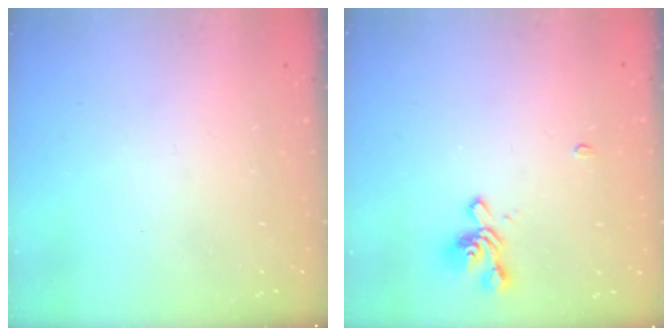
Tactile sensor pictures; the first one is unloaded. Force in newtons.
{"total": 1.6, "press": 1.1, "slide": 1.1}